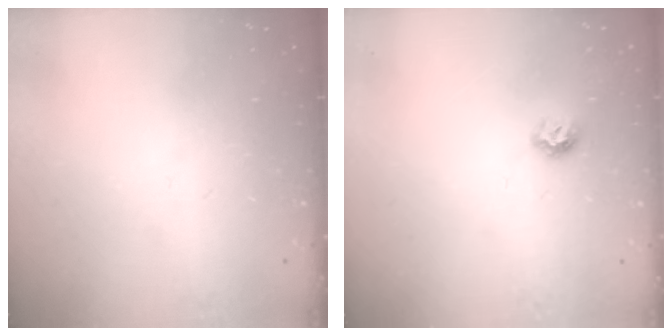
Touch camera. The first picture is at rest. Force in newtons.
{"total": 6.0, "press": 5.9, "slide": 0.8}